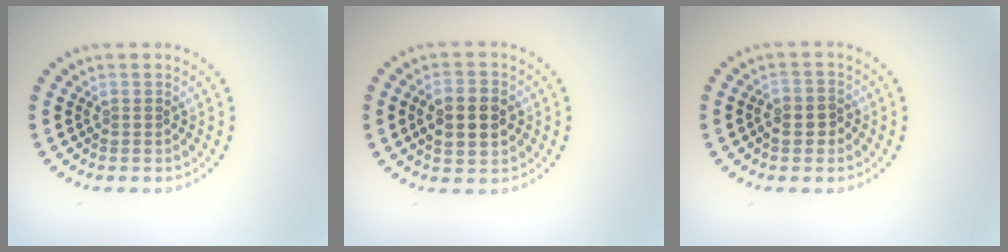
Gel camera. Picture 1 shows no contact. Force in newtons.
{"total": 4.5, "press": 4.5, "slide": 0.2}
{"total": 2.3, "press": 2.2, "slide": 0.7}